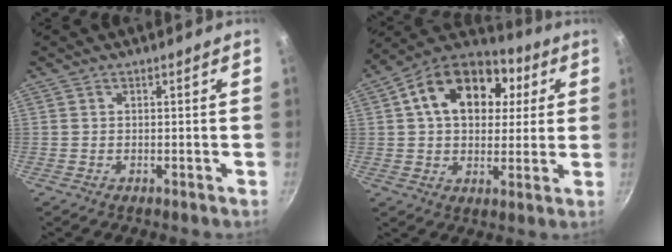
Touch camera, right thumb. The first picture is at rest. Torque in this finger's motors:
{"motor_torque": [0.15, 3.70, 0.52, -0.39, 0.43]}